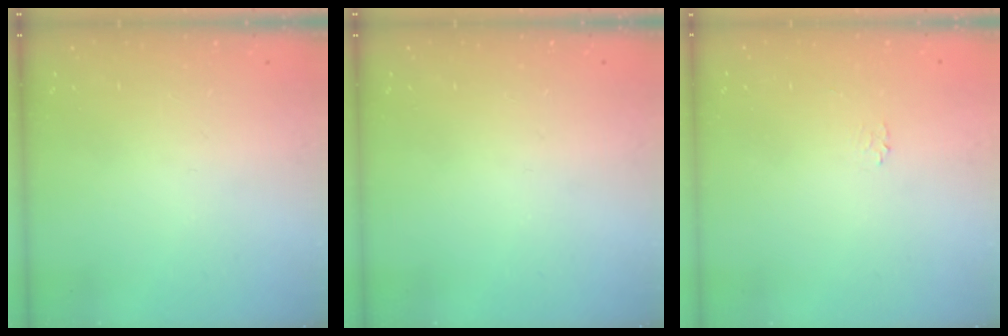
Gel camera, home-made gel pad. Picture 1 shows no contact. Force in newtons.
{"total": 0.0}
{"total": 1.7, "press": 1.7, "slide": 0.3}